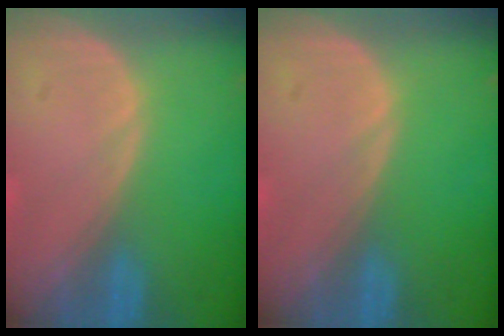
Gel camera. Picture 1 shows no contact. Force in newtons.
{"total": 0.0}